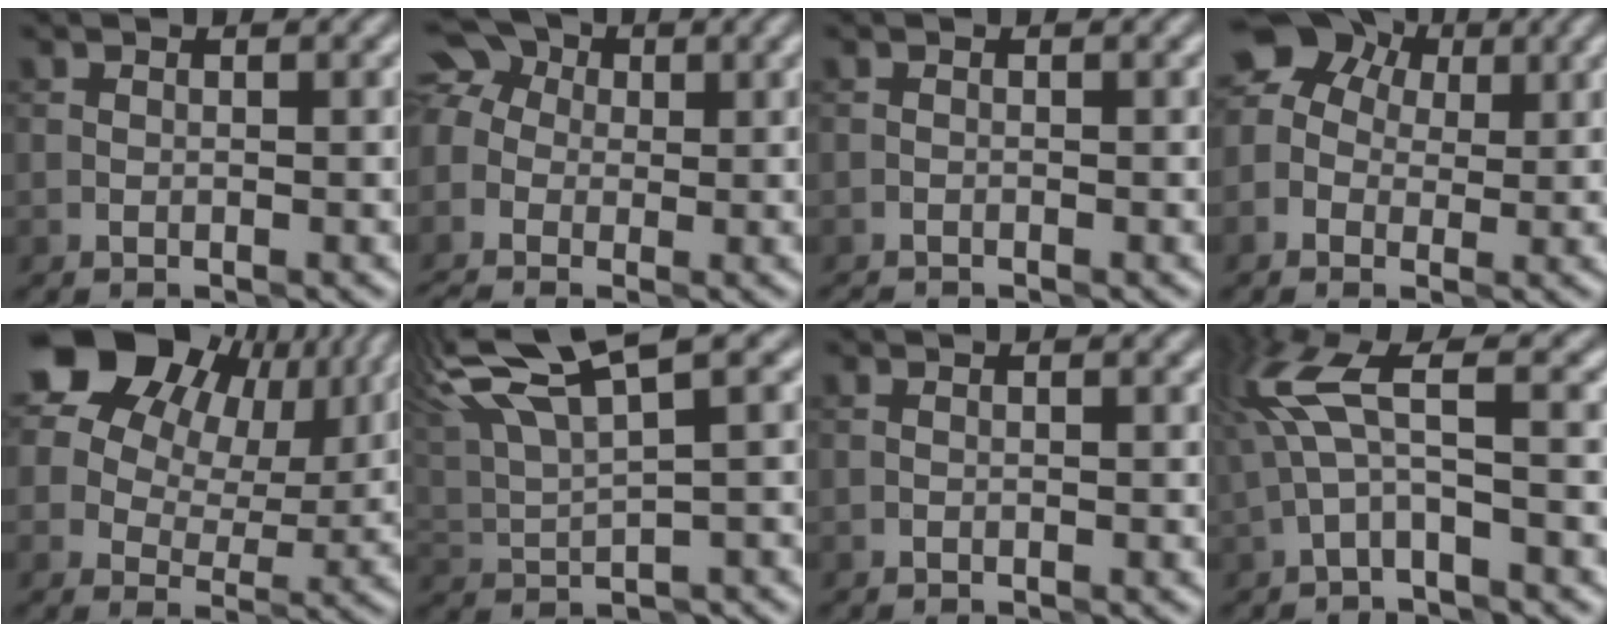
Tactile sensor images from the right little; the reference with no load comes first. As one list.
[{"total": 7.4, "force": [-0.6, 6.2, 3.9], "torque": [-0.091, 0.024, -0.045]}, {"total": 0.8, "force": [-0.8, -0.1, -0.1], "torque": [0.000, -0.002, -0.018]}, {"total": 8.0, "force": [2.6, 6.2, 4.4], "torque": [-0.068, 0.043, 0.012]}, {"total": 16.0, "force": [7.7, 10.7, 9.1], "torque": [-0.177, 0.057, 0.131]}, {"total": 6.4, "force": [3.9, 1.4, 4.8], "torque": [-0.085, 0.022, 0.074]}, {"total": 0.0}, {"total": 4.2, "force": [0.1, 0.7, 4.1], "torque": [-0.101, 0.018, 0.001]}]